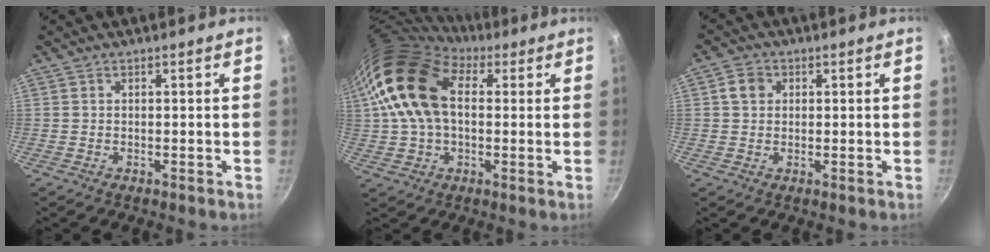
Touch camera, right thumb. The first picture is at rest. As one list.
[{"total": 17.6, "force": [3.6, 11.8, 12.5], "torque": [-0.231, 0.021, 0.052]}, {"total": 3.6, "force": [0.9, 3.0, 1.7], "torque": [-0.016, 0.006, 0.012]}]